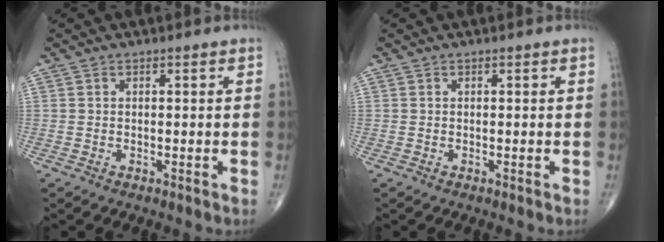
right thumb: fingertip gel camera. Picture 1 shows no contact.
{"total": 0.0}